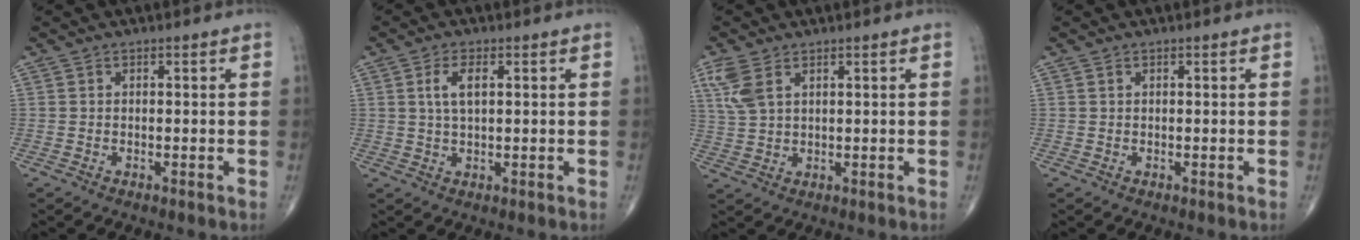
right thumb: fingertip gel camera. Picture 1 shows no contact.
{"total": 4.3, "force": [1.2, 1.8, 3.7], "torque": [-0.076, 0.002, 0.023]}
{"total": 5.6, "force": [2.7, 2.9, 3.9], "torque": [-0.098, 0.002, 0.064]}
{"total": 0.0}